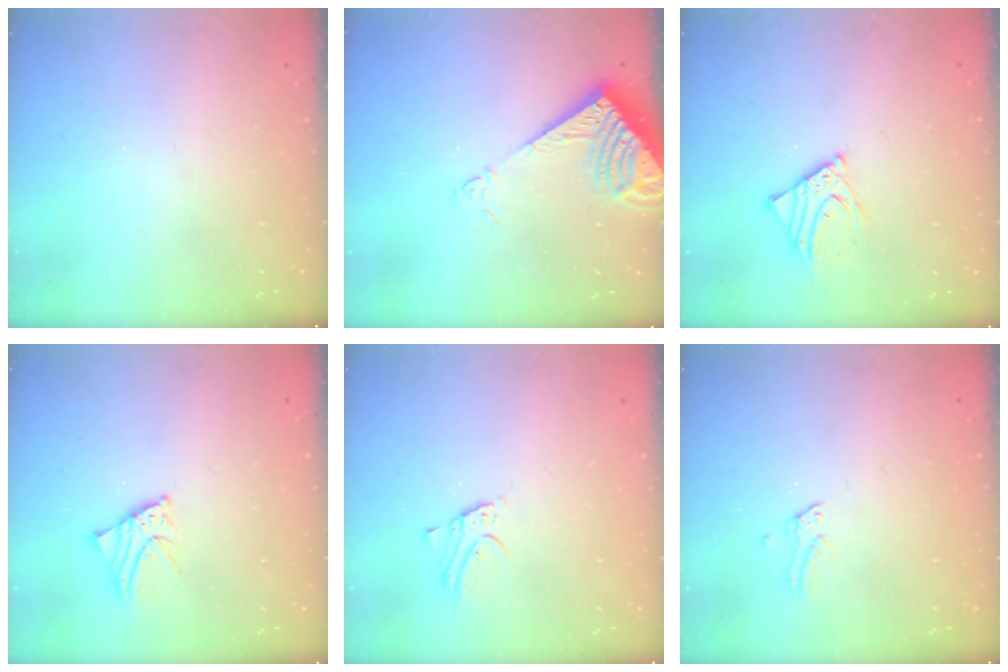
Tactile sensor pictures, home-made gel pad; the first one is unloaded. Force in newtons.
{"total": 9.1, "press": 9.1, "slide": 1.1}
{"total": 5.6, "press": 5.6, "slide": 0.5}
{"total": 2.3, "press": 2.3, "slide": 0.3}
{"total": 2.7, "press": 2.7, "slide": 0.1}
{"total": 0.0}